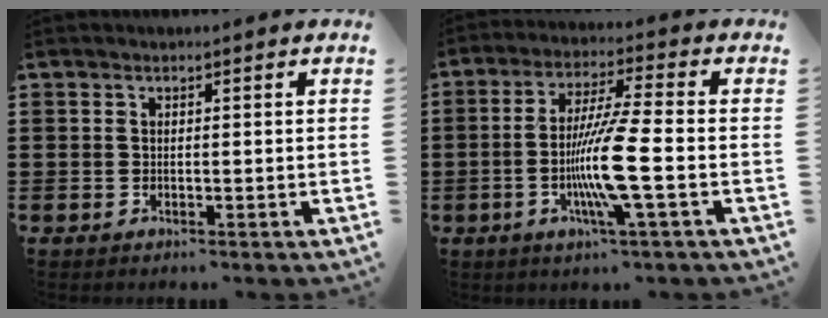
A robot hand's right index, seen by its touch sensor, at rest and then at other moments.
{"total": 10.1, "force": [-2.7, 0.2, 9.8], "torque": [-0.199, -0.019, -0.059]}